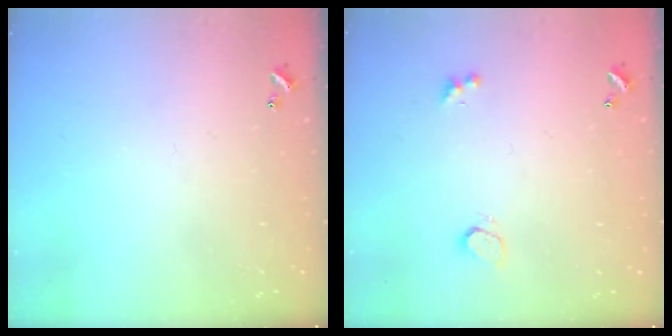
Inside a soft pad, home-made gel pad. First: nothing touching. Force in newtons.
{"total": 2.2, "press": 1.9, "slide": 1.1}